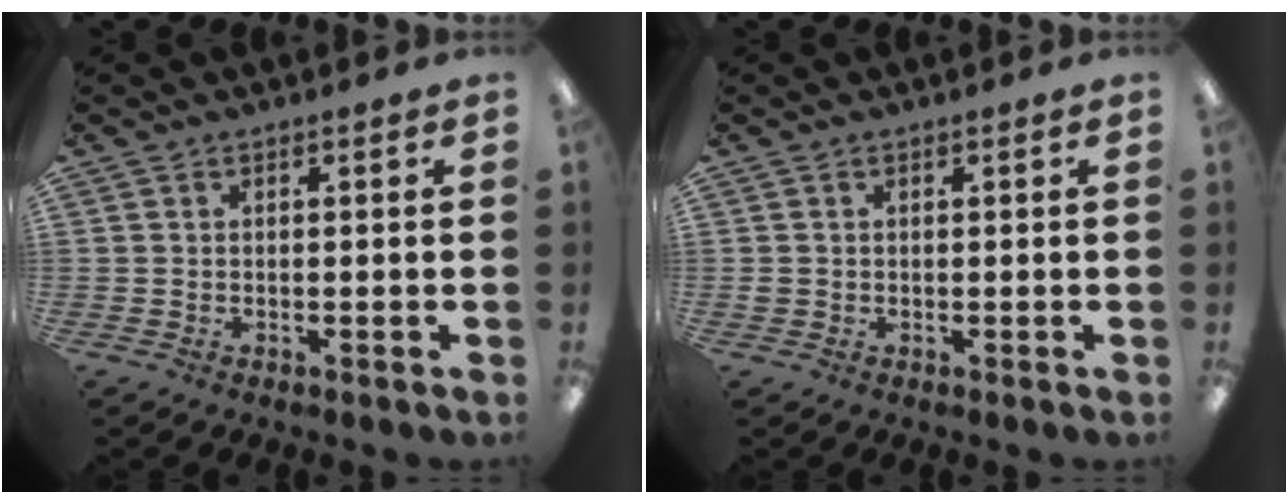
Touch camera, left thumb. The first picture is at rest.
{"total": 1.0, "force": [0.1, 0.9, 0.2], "torque": [-0.004, 0.006, 0.001]}